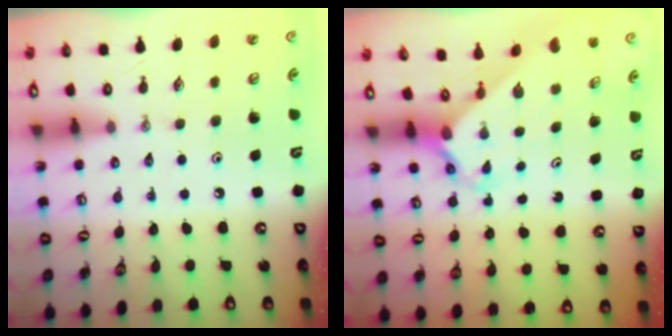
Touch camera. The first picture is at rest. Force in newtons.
{"total": 2.3, "press": 2.3, "slide": 0.1}